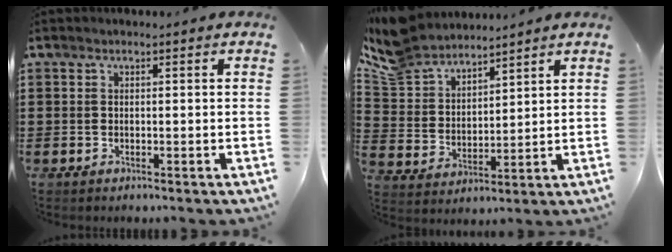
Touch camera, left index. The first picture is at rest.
{"total": 8.3, "force": [7.6, 3.0, 1.7], "torque": [-0.074, -0.032, 0.141]}